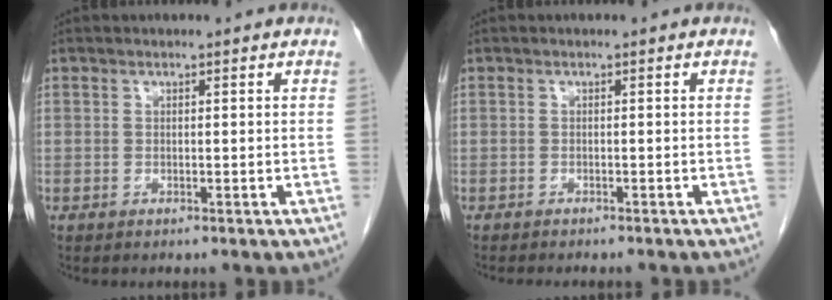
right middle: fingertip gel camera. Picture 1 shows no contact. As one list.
[{"total": 4.0, "force": [-3.6, 0.8, 1.8], "torque": [-0.023, -0.008, -0.043]}]